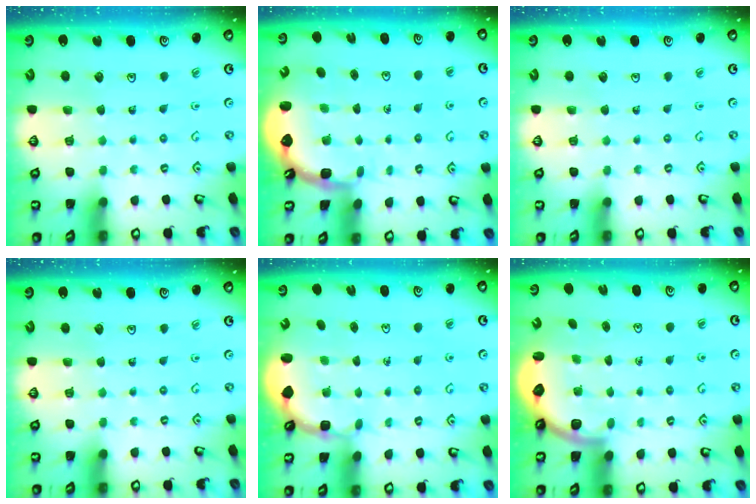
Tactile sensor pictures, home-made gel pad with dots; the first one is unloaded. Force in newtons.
{"total": 2.5, "press": 1.6, "slide": 1.9}
{"total": 0.0}
{"total": 0.0}
{"total": 2.6, "press": 1.9, "slide": 1.7}
{"total": 2.7, "press": 2.4, "slide": 1.2}